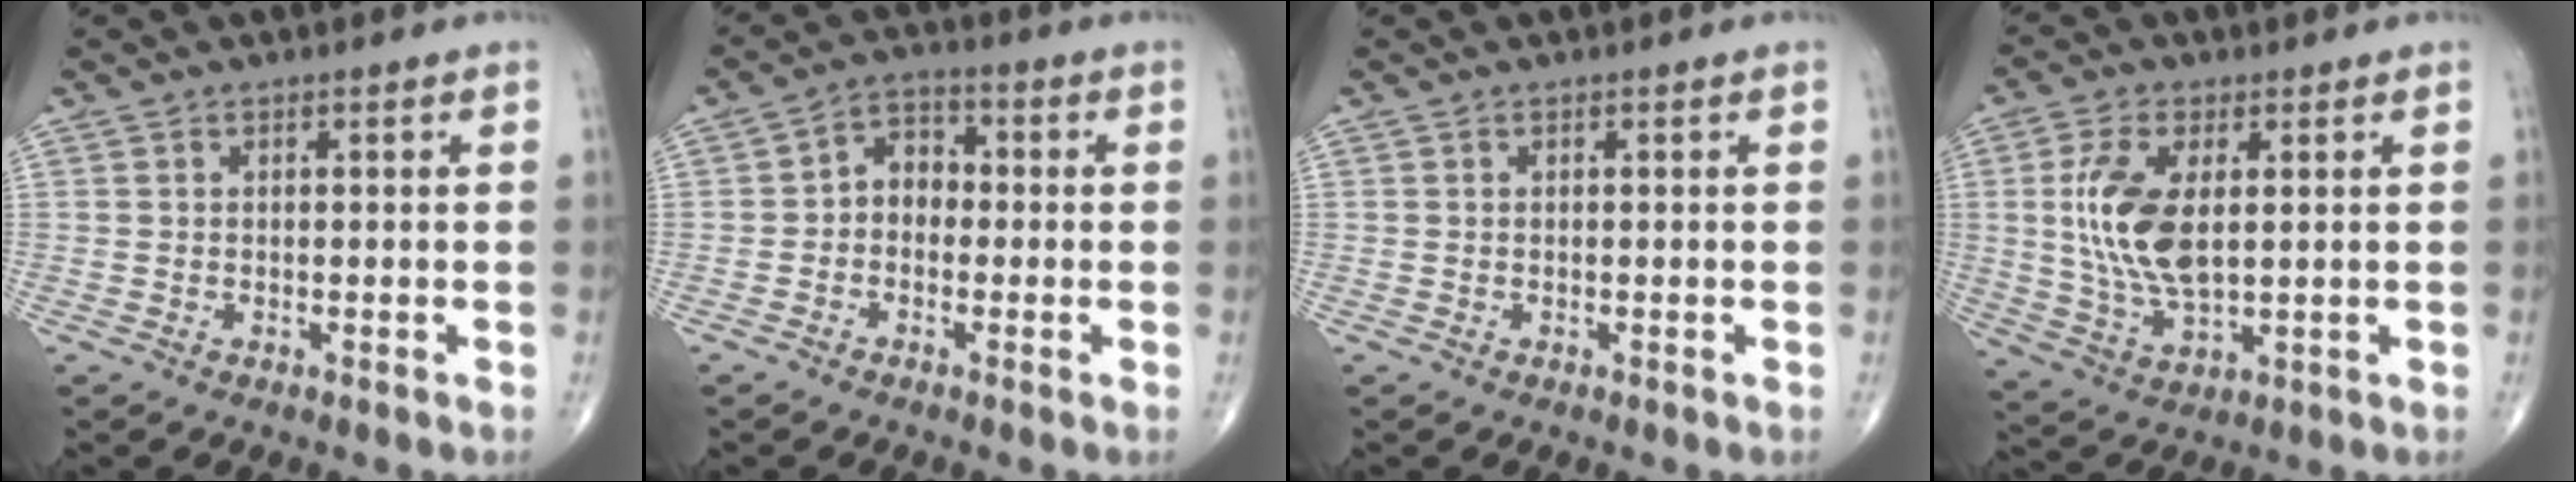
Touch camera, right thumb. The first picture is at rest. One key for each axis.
{"total": 5.4, "fx": -0.7, "fy": 4.2, "fz": 3.4, "tx": -0.031, "ty": 0.024, "tz": -0.028}
{"total": 0.0}
{"total": 12.5, "fx": 1.9, "fy": 6.1, "fz": 10.8, "tx": -0.221, "ty": -0.011, "tz": 0.043}